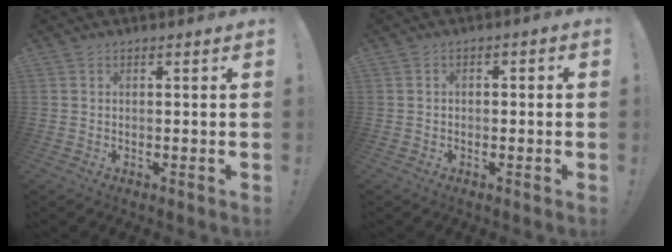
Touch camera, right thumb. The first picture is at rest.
{"total": 1.7, "force": [-1.3, 0.8, 0.7], "torque": [-0.010, 0.007, -0.022]}